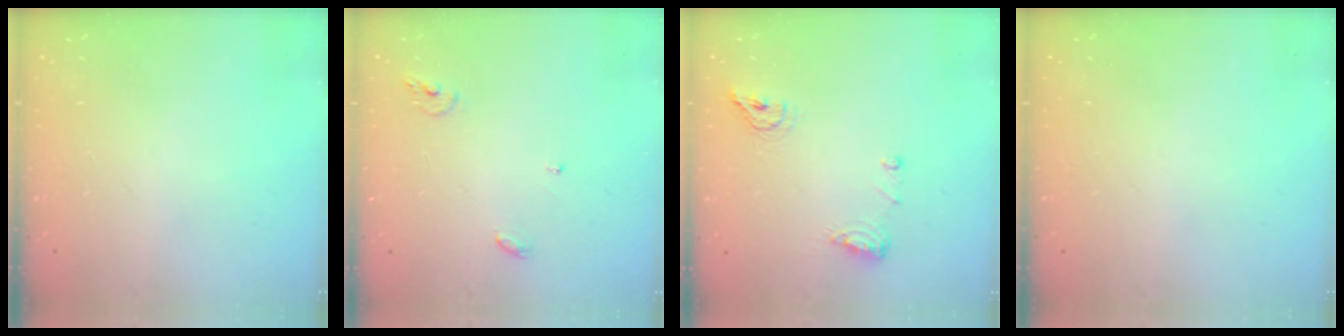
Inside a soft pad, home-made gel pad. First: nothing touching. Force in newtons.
{"total": 5.4, "press": 5.4, "slide": 0.2}
{"total": 8.2, "press": 8.1, "slide": 1.5}
{"total": 0.0}